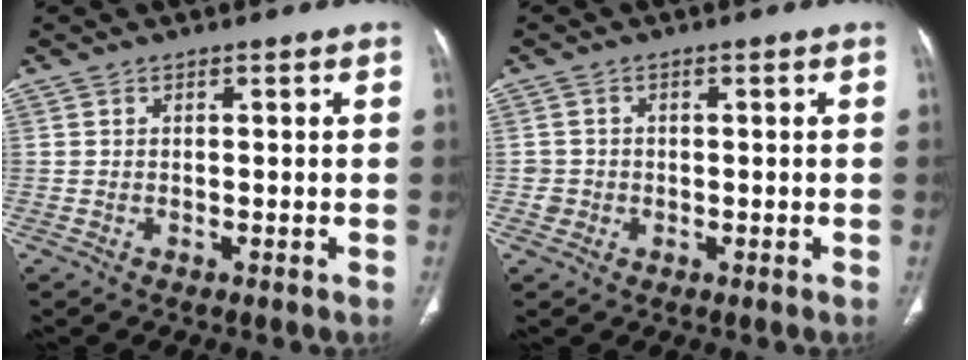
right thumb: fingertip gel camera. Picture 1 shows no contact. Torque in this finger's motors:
{"motor_torque": [0.26, 0.18, 0.12, 0.56, -0.01]}